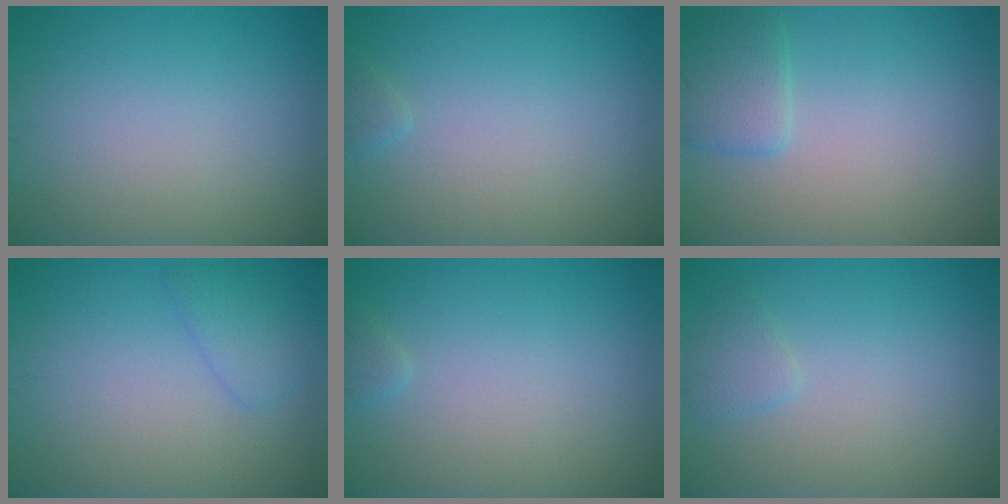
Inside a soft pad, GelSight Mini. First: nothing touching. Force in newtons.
{"total": 0.7, "press": 0.7, "slide": 0.1}
{"total": 2.4, "press": 2.3, "slide": 0.2}
{"total": 1.8, "press": 1.8, "slide": 0.2}
{"total": 0.7, "press": 0.7, "slide": 0.1}
{"total": 1.2, "press": 1.2, "slide": 0.1}